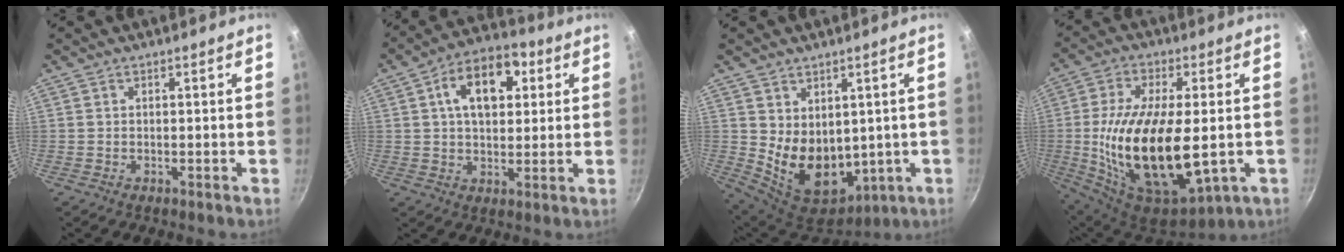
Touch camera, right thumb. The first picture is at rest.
{"total": 13.4, "force": [3.9, 8.3, 9.7], "torque": [-0.116, 0.006, 0.049]}
{"total": 12.8, "force": [1.5, 9.5, 8.4], "torque": [-0.111, -0.038, 0.057]}
{"total": 24.4, "force": [-2.3, 11.3, 21.5], "torque": [-0.402, 0.001, -0.024]}